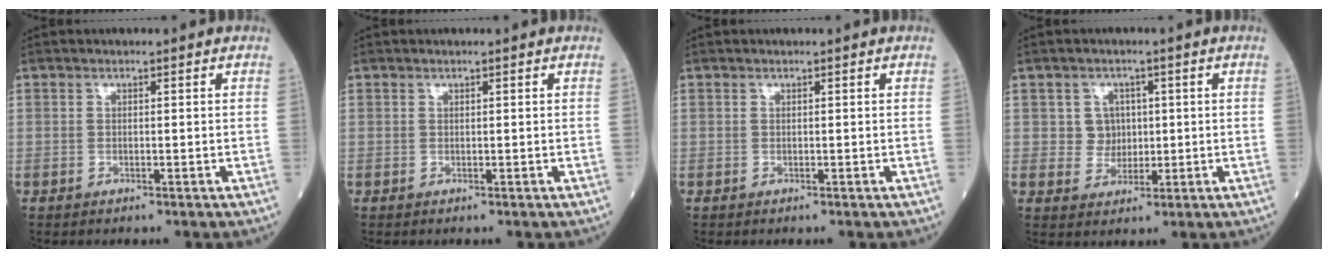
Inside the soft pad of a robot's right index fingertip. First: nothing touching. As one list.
[{"total": 0.0}, {"total": 0.0}, {"total": 3.7, "force": [0.5, 3.6, 0.7], "torque": [-0.004, 0.008, 0.010]}]